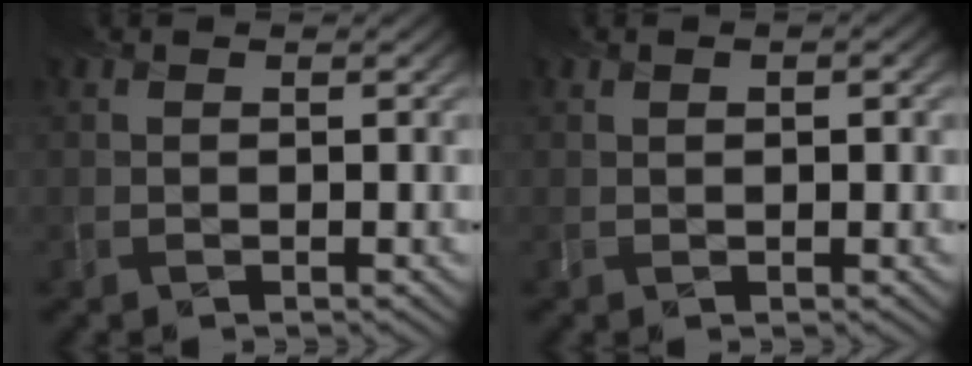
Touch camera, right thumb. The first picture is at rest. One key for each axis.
{"total": 1.0, "fx": 0.2, "fy": 0.3, "fz": 0.9, "tx": -0.007, "ty": -0.005, "tz": 0.006}